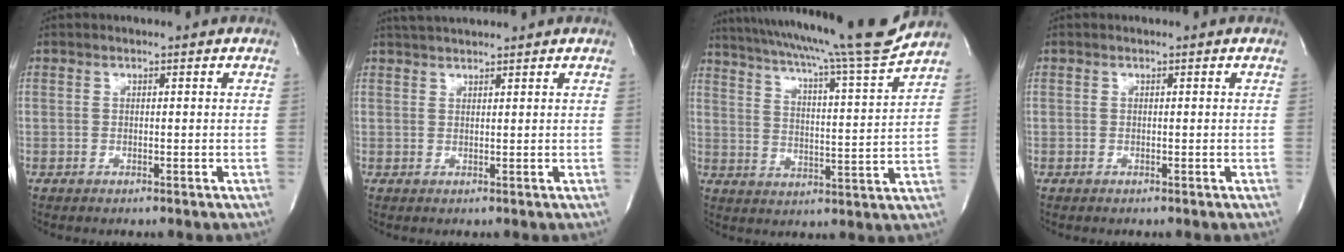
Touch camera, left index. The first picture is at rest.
{"total": 4.1, "force": [3.8, -0.2, 1.4], "torque": [-0.026, 0.028, 0.070]}
{"total": 19.7, "force": [17.5, -1.7, 9.0], "torque": [-0.157, -0.040, 0.250]}
{"total": 0.0}